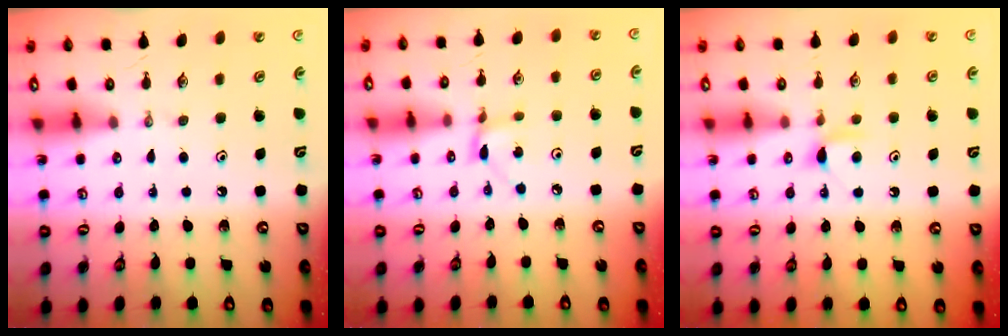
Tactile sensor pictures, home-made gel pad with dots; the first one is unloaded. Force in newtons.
{"total": 2.9, "press": 2.9, "slide": 0.4}
{"total": 6.1, "press": 6.1, "slide": 0.6}